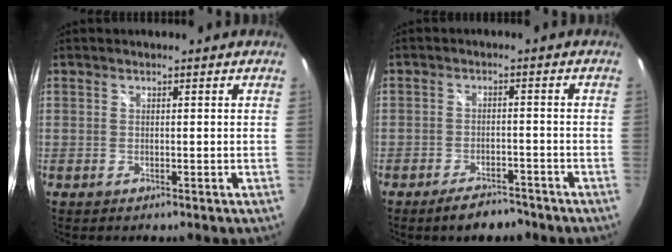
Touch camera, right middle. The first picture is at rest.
{"total": 5.5, "force": [-4.5, 2.1, 2.4], "torque": [-0.053, 0.006, -0.065]}